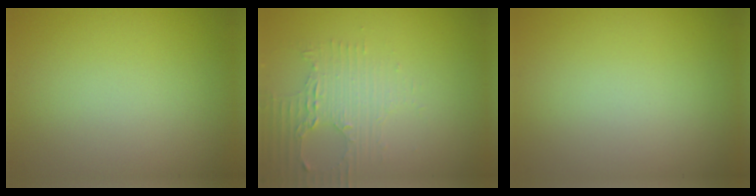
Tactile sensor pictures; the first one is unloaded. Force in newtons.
{"total": 3.0, "press": 2.5, "slide": 1.7}
{"total": 0.0}